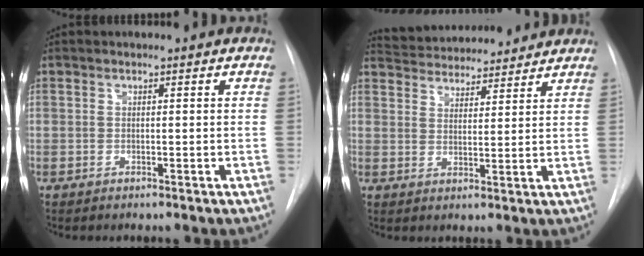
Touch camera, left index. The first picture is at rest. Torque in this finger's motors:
{"motor_torque": [-0.17, -0.80, 0.06, 0.04]}